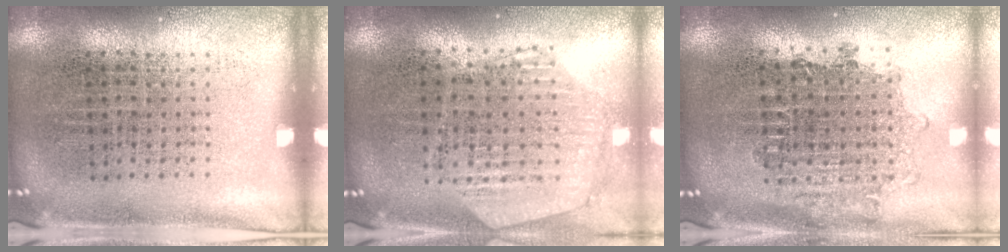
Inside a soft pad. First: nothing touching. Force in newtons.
{"total": 1.1, "press": 1.1, "slide": 0.2}
{"total": 1.7, "press": 1.4, "slide": 1.0}